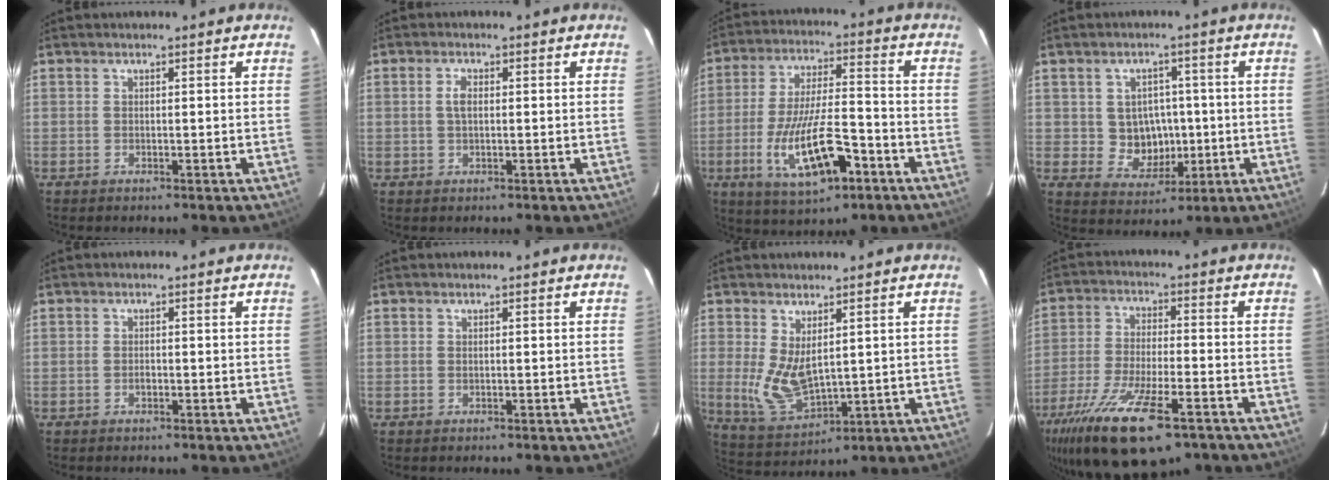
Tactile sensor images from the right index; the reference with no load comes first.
{"total": 1.9, "force": [0.1, 1.0, 1.7], "torque": [-0.037, 0.004, 0.004]}
{"total": 15.7, "force": [-6.8, 5.1, 13.1], "torque": [-0.265, -0.014, -0.108]}
{"total": 7.1, "force": [-0.1, 6.6, 2.6], "torque": [-0.052, 0.014, 0.015]}
{"total": 0.9, "force": [-0.4, 0.5, 0.6], "torque": [-0.008, 0.004, -0.007]}
{"total": 0.0}
{"total": 8.1, "force": [1.4, 4.1, 6.9], "torque": [-0.138, -0.019, 0.045]}
{"total": 19.4, "force": [-12.4, 5.9, 13.7], "torque": [-0.275, -0.059, -0.213]}